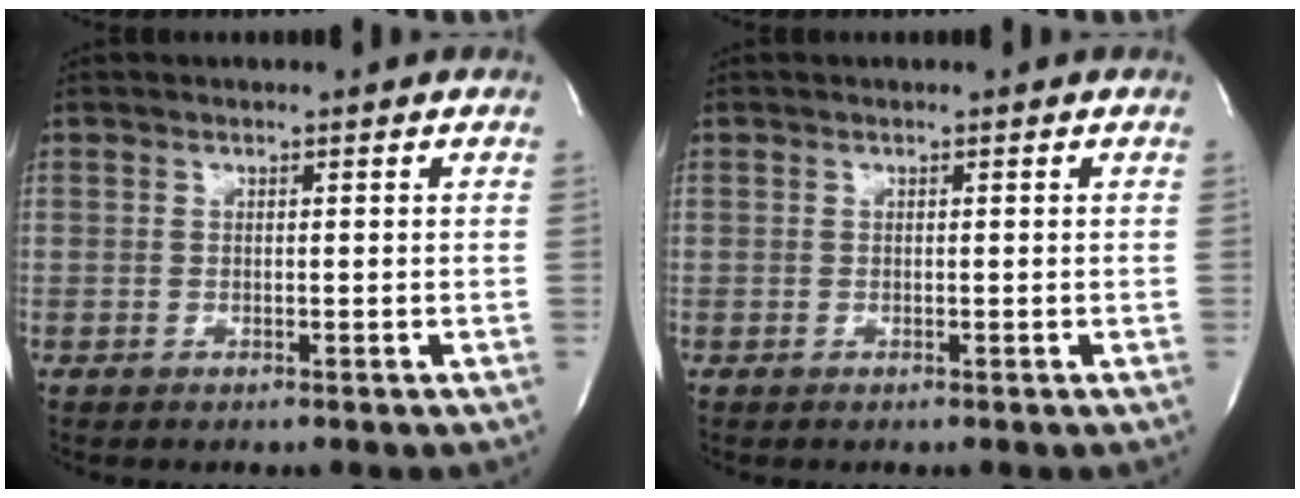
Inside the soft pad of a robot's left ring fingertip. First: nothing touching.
{"total": 0.0}